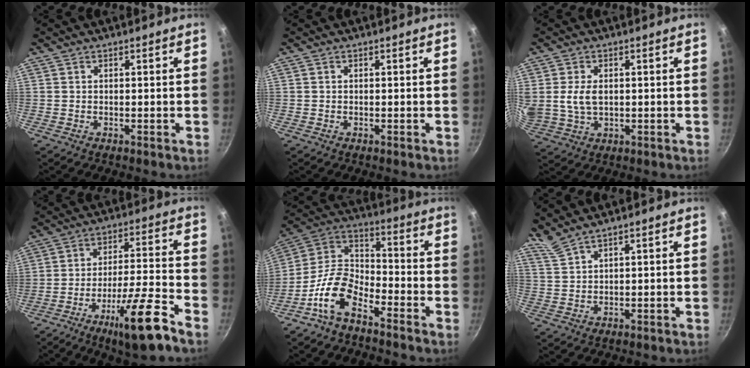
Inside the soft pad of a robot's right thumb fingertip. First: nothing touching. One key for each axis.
{"total": 0.0}
{"total": 5.9, "fx": 0.8, "fy": 3.9, "fz": 4.4, "tx": -0.079, "ty": -0.006, "tz": 0.023}
{"total": 14.2, "fx": -8.6, "fy": 1.8, "fz": 11.2, "tx": -0.184, "ty": 0.046, "tz": -0.137}
{"total": 11.8, "fx": -7.3, "fy": 6.0, "fz": 7.1, "tx": -0.133, "ty": 0.076, "tz": -0.160}
{"total": 3.3, "fx": 2.9, "fy": -0.1, "fz": 1.5, "tx": -0.037, "ty": -0.010, "tz": 0.067}